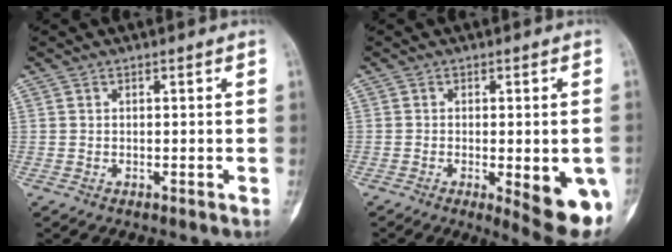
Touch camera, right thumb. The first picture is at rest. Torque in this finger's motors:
{"motor_torque": [0.01, 0.54, -0.17, -0.01, 0.07]}